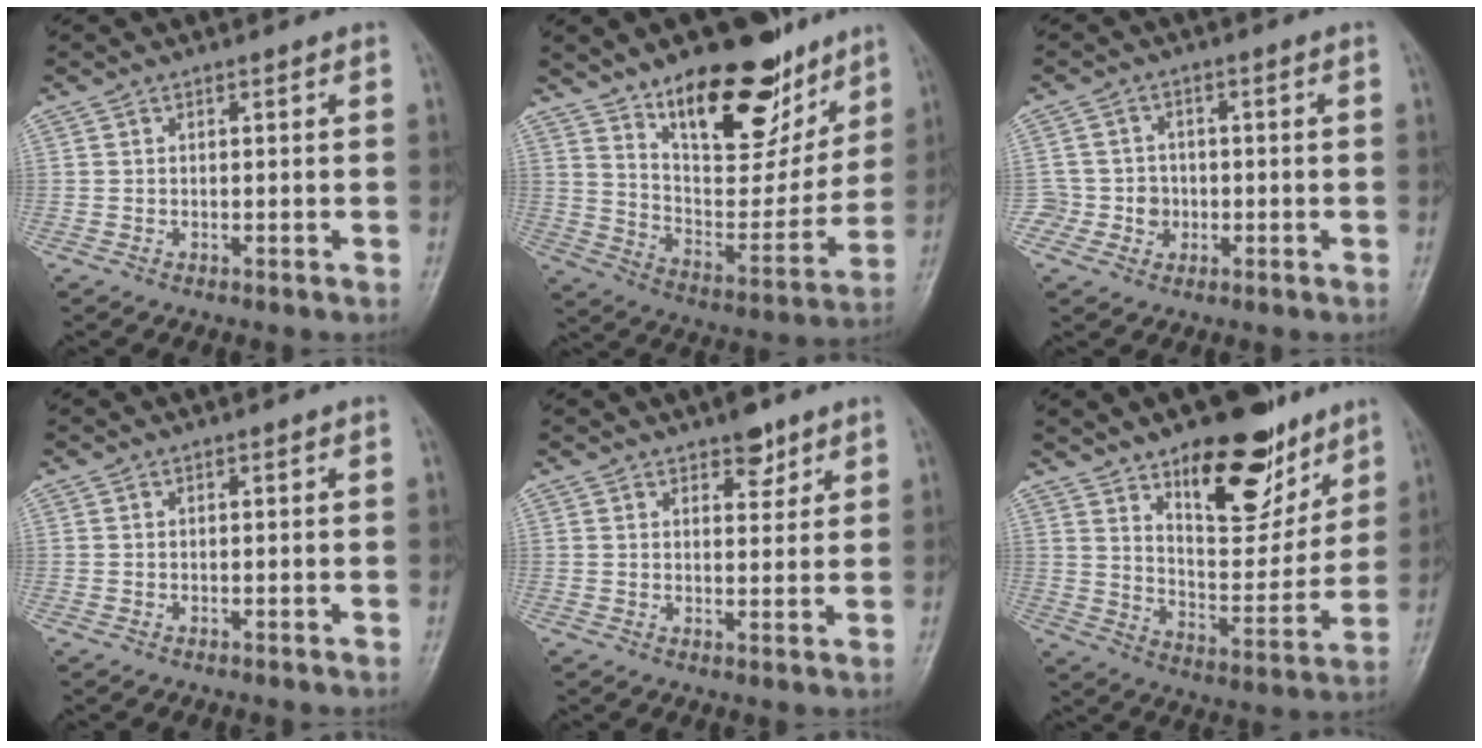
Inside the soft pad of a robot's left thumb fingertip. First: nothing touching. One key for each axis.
{"total": 23.5, "fx": 14.9, "fy": 10.5, "fz": 14.8, "tx": -0.166, "ty": -0.081, "tz": 0.241}
{"total": 4.8, "fx": -1.2, "fy": 4.6, "fz": 0.4, "tx": 0.034, "ty": 0.015, "tz": -0.024}
{"total": 0.0}
{"total": 4.3, "fx": 3.0, "fy": 2.1, "fz": 2.2, "tx": -0.009, "ty": -0.017, "tz": 0.042}
{"total": 19.5, "fx": 12.0, "fy": 8.6, "fz": 12.7, "tx": -0.130, "ty": -0.082, "tz": 0.195}